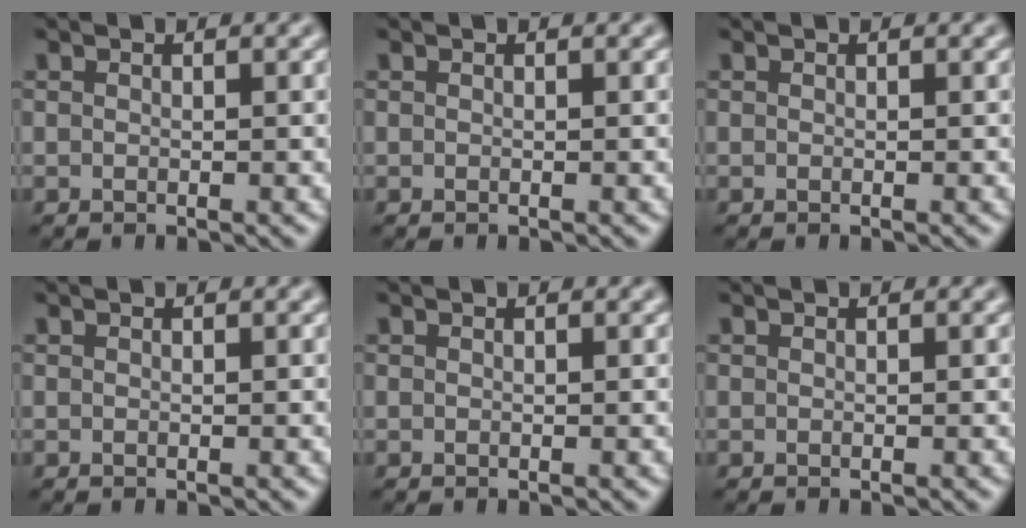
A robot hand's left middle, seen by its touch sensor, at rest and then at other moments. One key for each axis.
{"total": 0.0}
{"total": 0.0}
{"total": 0.0}
{"total": 0.0}
{"total": 0.0}